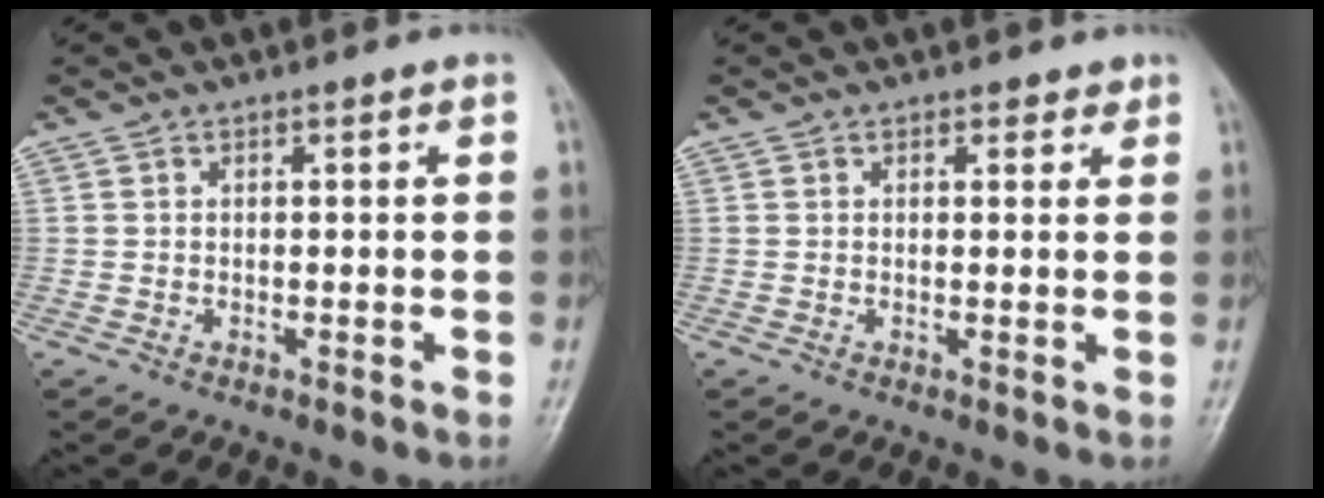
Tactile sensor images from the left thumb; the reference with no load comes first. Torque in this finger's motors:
{"motor_torque": [-0.11, -0.18, -0.08, -0.08, -0.01]}